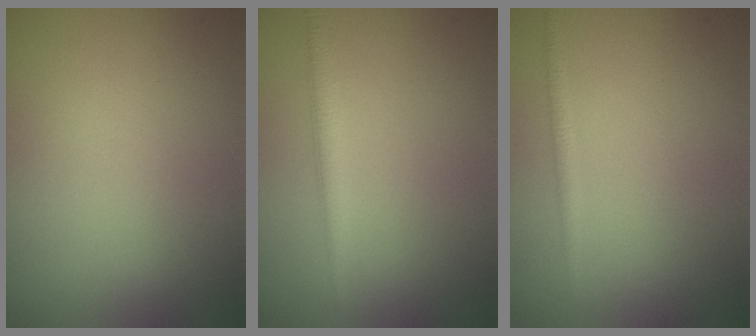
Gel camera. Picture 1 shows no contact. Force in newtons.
{"total": 2.4, "press": 2.4, "slide": 0.0}
{"total": 1.1, "press": 1.1, "slide": 0.1}